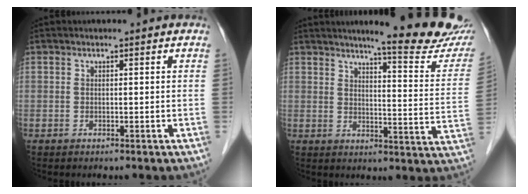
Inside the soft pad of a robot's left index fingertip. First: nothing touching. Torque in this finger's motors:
{"motor_torque": [1.13, -1.01, 0.27, 0.08]}